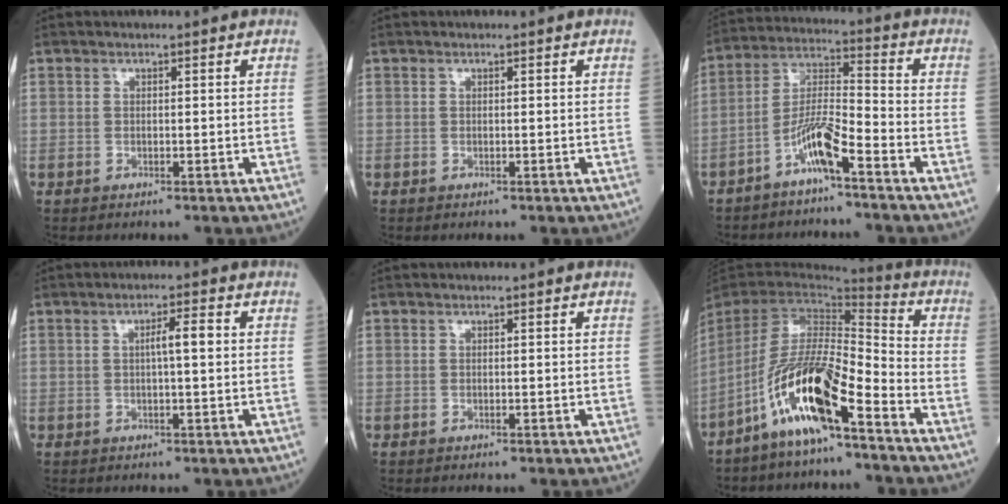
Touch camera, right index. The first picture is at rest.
{"total": 0.0}
{"total": 7.6, "force": [-4.8, 0.4, 5.9], "torque": [-0.130, 0.002, -0.095]}
{"total": 3.0, "force": [0.3, 0.1, 2.9], "torque": [-0.049, 0.004, 0.003]}
{"total": 0.0}
{"total": 14.5, "force": [-8.6, 1.6, 11.6], "torque": [-0.237, -0.014, -0.163]}